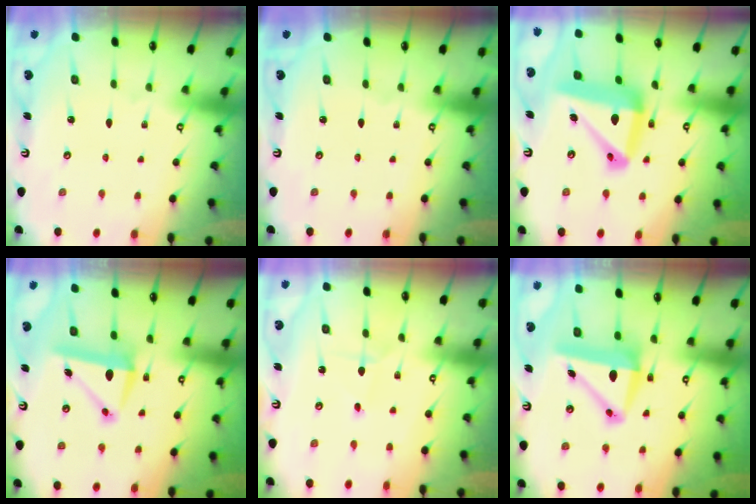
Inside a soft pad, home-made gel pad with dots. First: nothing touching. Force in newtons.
{"total": 0.0}
{"total": 18.3, "press": 18.2, "slide": 2.0}
{"total": 10.7, "press": 10.6, "slide": 1.2}
{"total": 1.6, "press": 1.6, "slide": 0.0}
{"total": 9.4, "press": 9.2, "slide": 1.7}